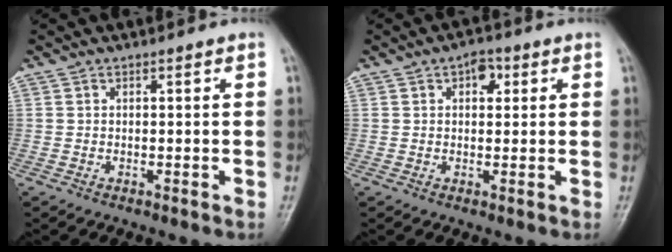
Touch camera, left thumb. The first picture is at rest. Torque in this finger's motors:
{"motor_torque": [0.95, 0.88, 0.63, -0.09, 0.11]}